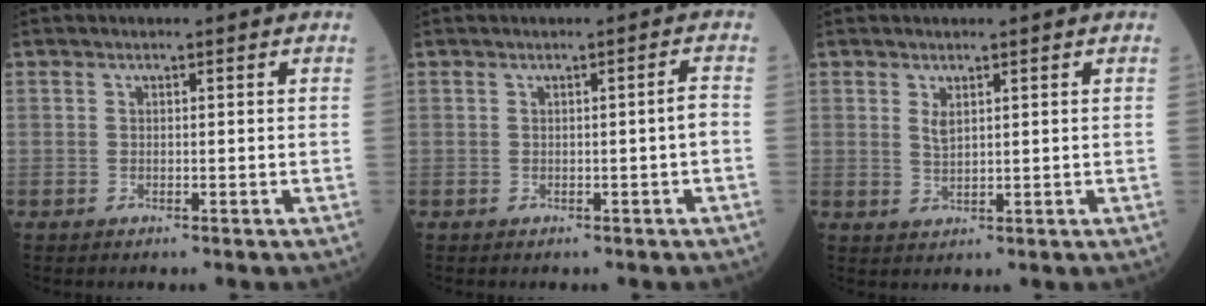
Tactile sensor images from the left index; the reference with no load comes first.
{"total": 1.5, "force": [-0.5, -0.3, 1.4], "torque": [-0.018, 0.000, -0.006]}
{"total": 1.8, "force": [0.8, 0.8, 1.3], "torque": [-0.030, -0.002, 0.021]}